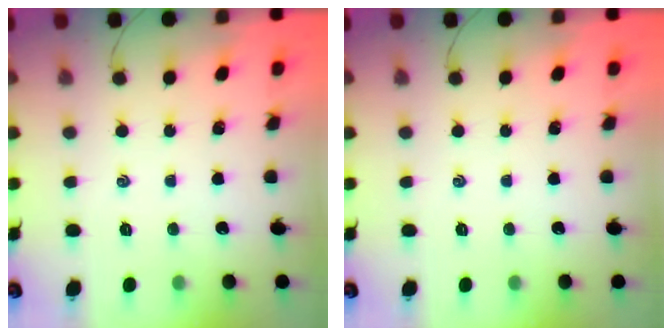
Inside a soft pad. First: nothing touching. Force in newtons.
{"total": 0.0}